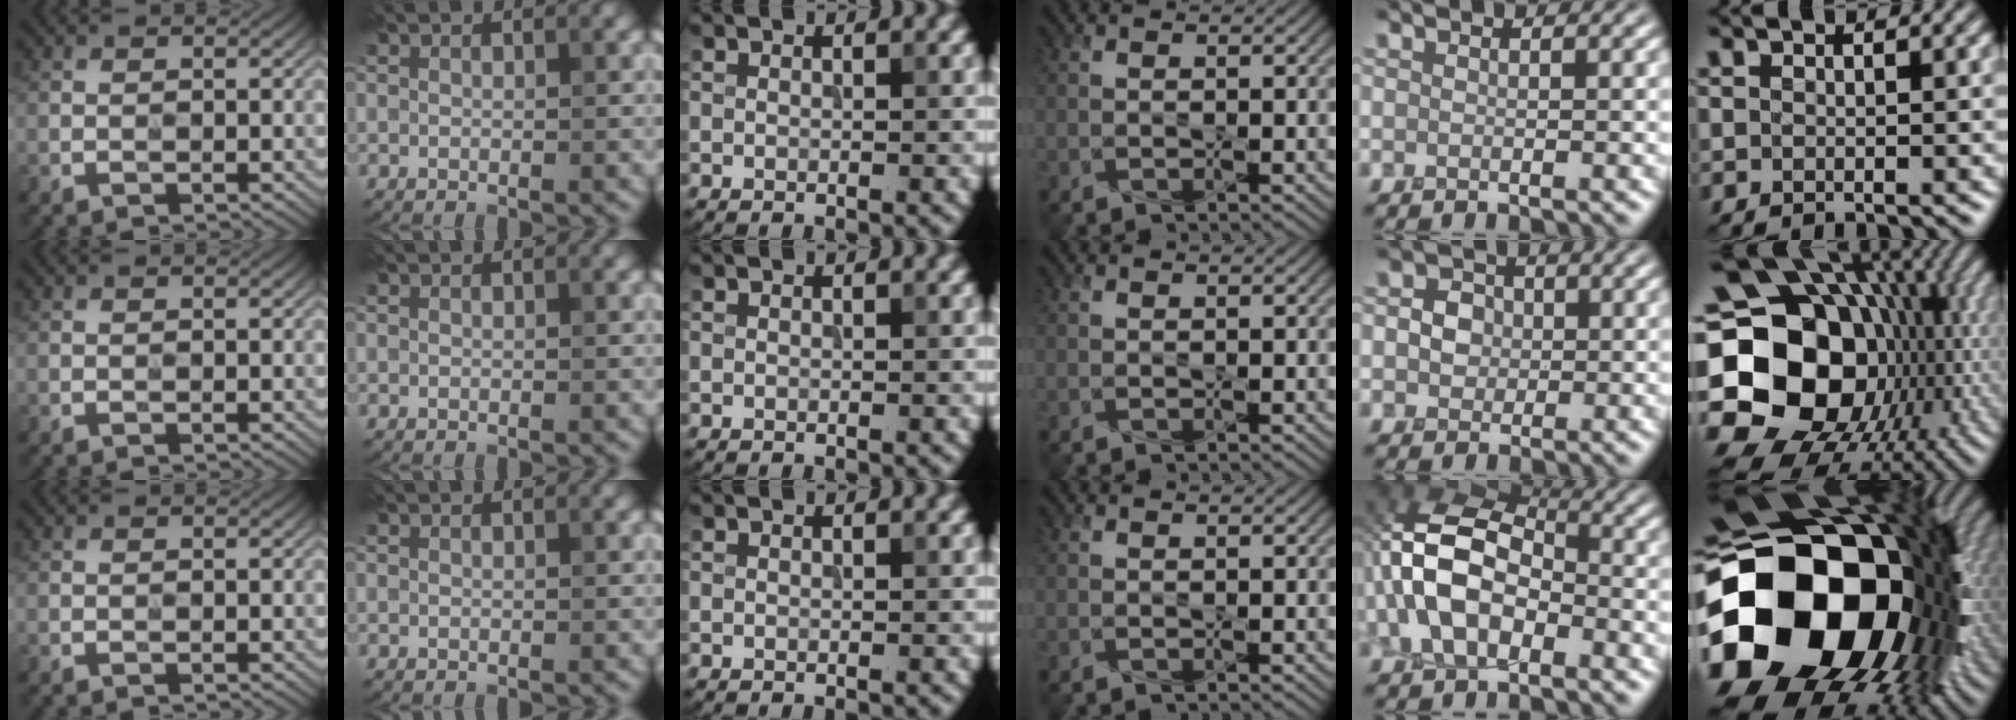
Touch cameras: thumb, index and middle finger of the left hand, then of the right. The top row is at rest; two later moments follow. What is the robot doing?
{"motion": "press", "object": "button"}